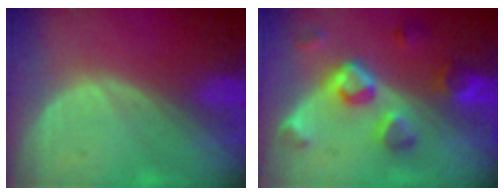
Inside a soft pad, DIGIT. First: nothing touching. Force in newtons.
{"total": 7.6, "press": 7.2, "slide": 2.5}